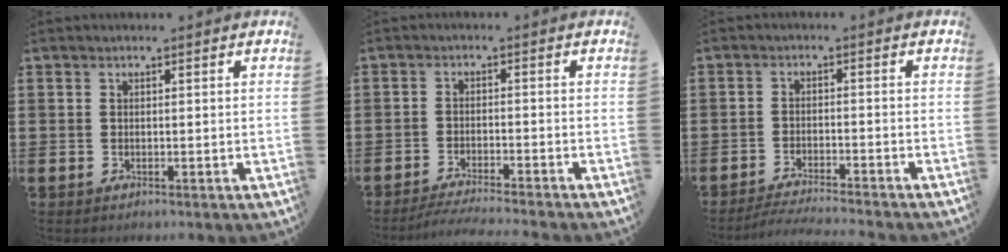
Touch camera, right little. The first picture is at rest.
{"total": 2.7, "force": [-2.5, -0.3, 1.0], "torque": [-0.013, 0.000, -0.047]}
{"total": 2.5, "force": [-2.4, -0.3, 0.7], "torque": [-0.009, 0.003, -0.048]}